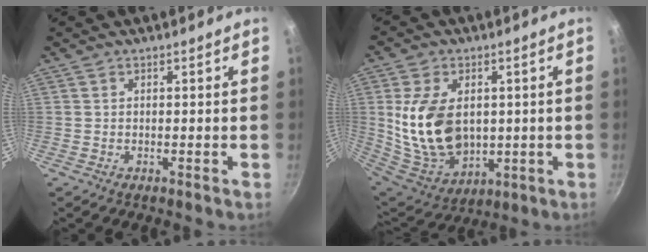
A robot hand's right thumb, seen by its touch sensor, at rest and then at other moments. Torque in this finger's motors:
{"motor_torque": [-0.53, 1.04, 1.33, -0.12, 0.16]}